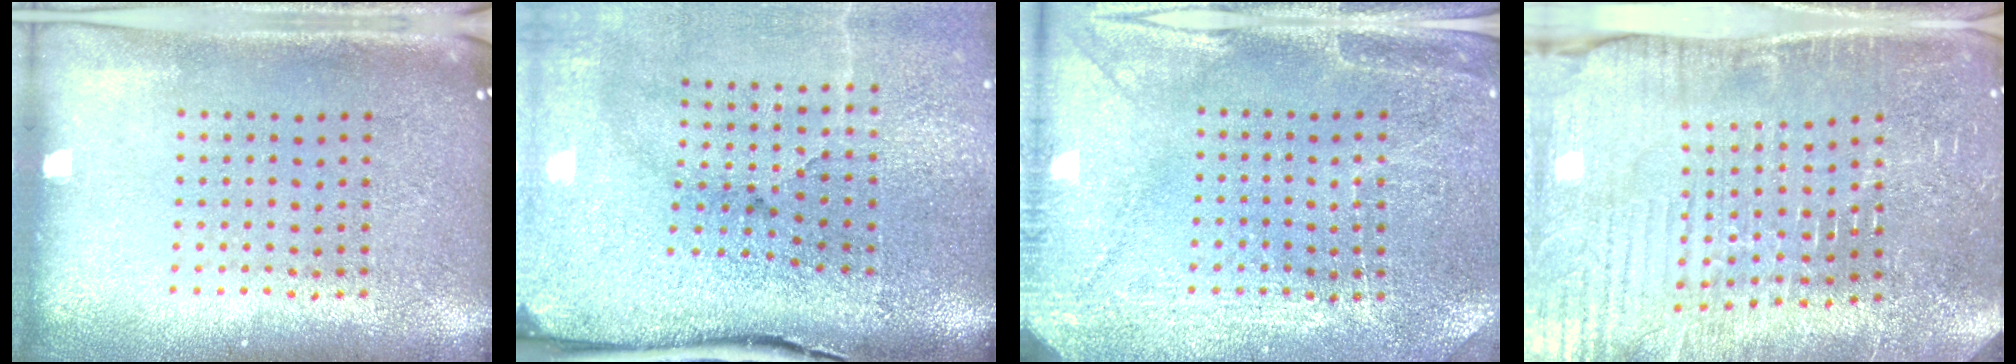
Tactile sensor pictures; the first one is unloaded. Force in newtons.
{"total": 5.1, "press": 4.0, "slide": 3.2}
{"total": 2.9, "press": 2.8, "slide": 0.5}
{"total": 4.3, "press": 4.2, "slide": 0.4}